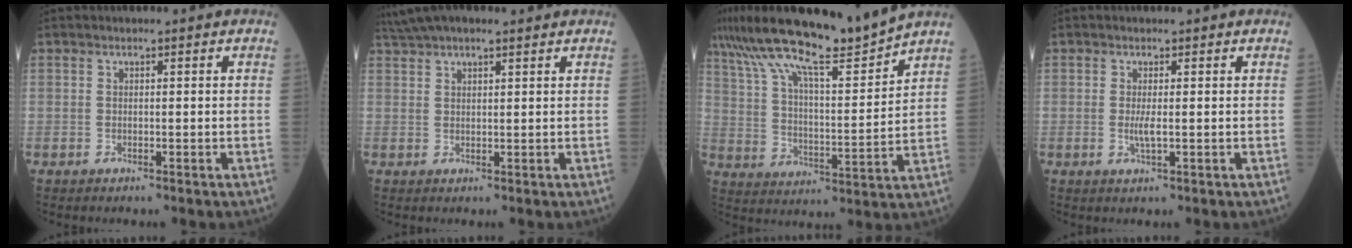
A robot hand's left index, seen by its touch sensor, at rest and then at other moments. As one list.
[{"total": 7.6, "force": [6.3, 1.3, 4.0], "torque": [-0.071, 0.046, 0.107]}, {"total": 15.5, "force": [13.3, -0.2, 7.9], "torque": [-0.143, 0.002, 0.230]}, {"total": 1.8, "force": [-0.2, 0.2, 1.8], "torque": [-0.042, -0.004, -0.001]}]